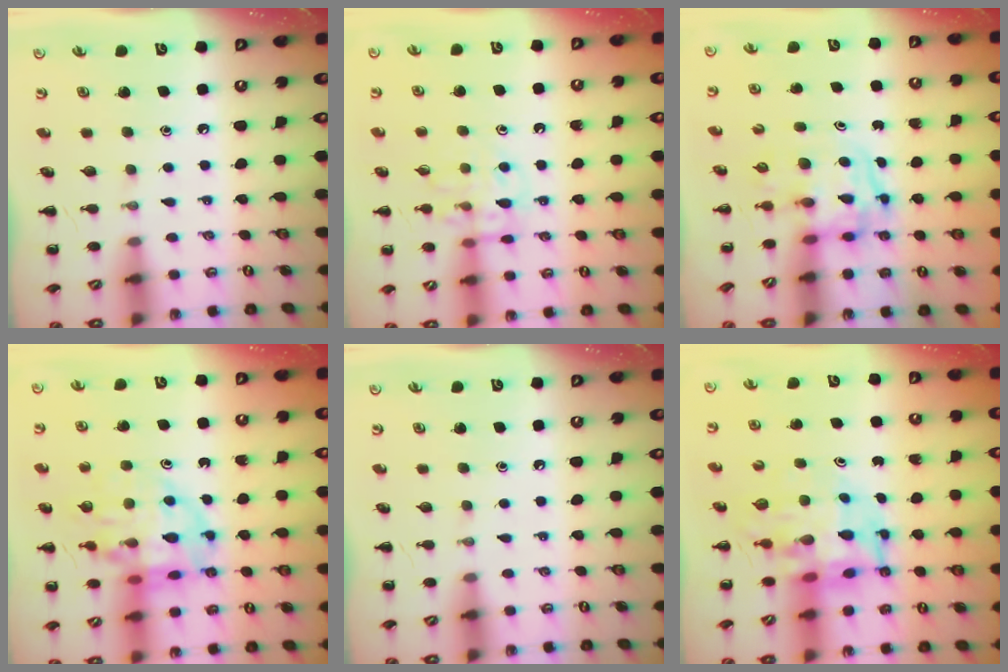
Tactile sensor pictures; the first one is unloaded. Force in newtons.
{"total": 11.0, "press": 10.9, "slide": 1.4}
{"total": 3.4, "press": 3.4, "slide": 0.6}
{"total": 15.5, "press": 15.2, "slide": 3.1}
{"total": 0.0}
{"total": 8.2, "press": 7.7, "slide": 2.9}